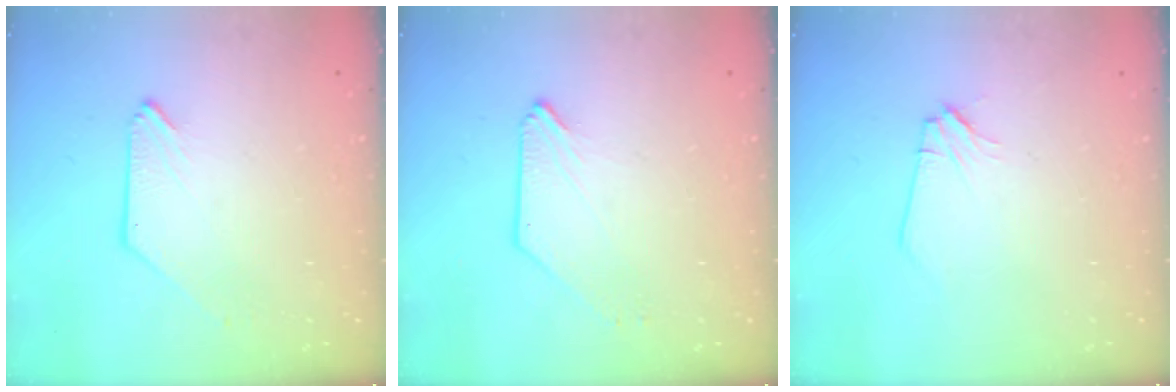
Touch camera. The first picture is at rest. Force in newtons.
{"total": 0.0}
{"total": 1.6, "press": 1.6, "slide": 0.2}